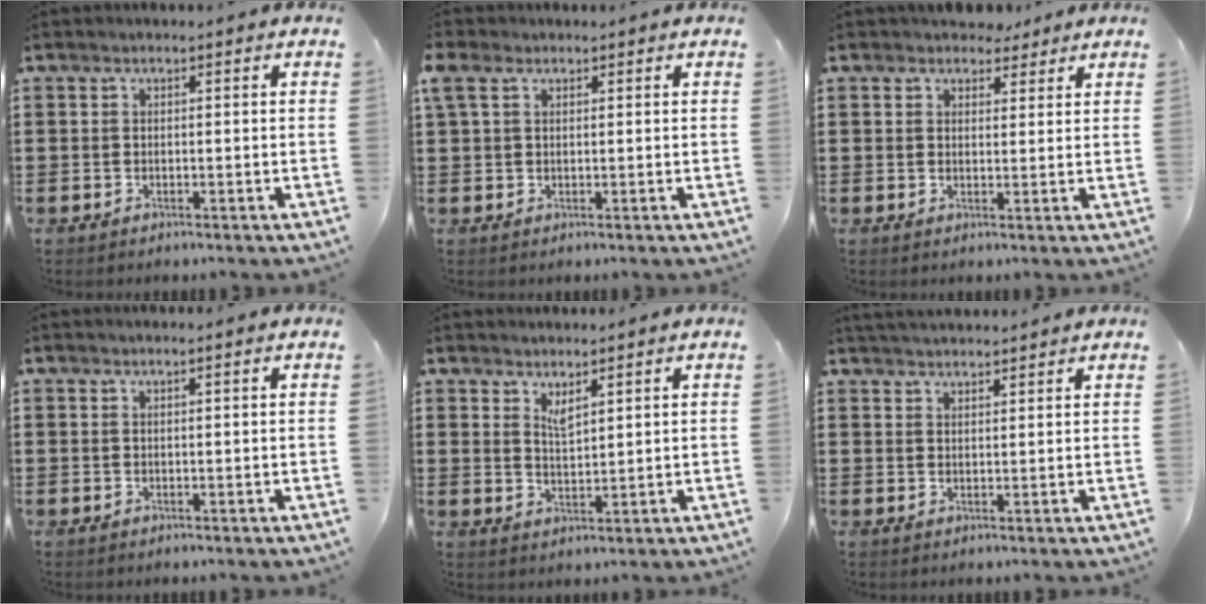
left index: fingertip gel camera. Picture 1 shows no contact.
{"total": 2.7, "force": [1.3, 1.7, 1.7], "torque": [-0.040, 0.008, 0.024]}
{"total": 3.6, "force": [3.0, 1.7, 0.8], "torque": [-0.015, 0.003, 0.057]}
{"total": 0.6, "force": [0.4, -0.1, 0.5], "torque": [-0.009, -0.002, 0.009]}
{"total": 2.6, "force": [2.2, 0.5, 1.2], "torque": [-0.028, 0.003, 0.041]}
{"total": 2.4, "force": [2.4, -0.2, 0.0], "torque": [-0.007, -0.003, 0.046]}